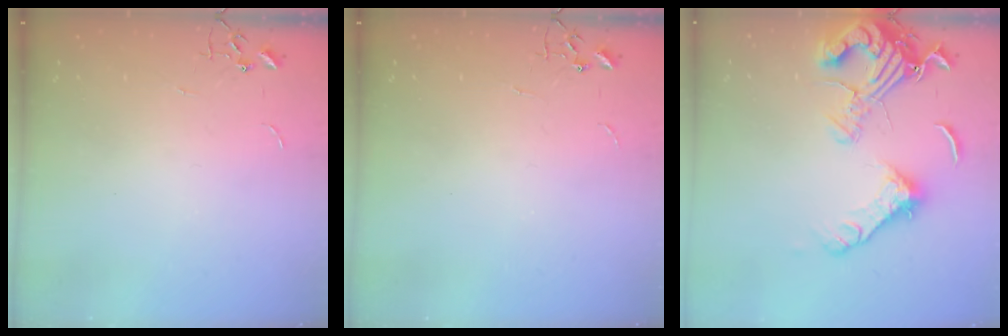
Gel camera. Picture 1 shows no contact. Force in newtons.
{"total": 0.0}
{"total": 18.8, "press": 18.7, "slide": 2.3}